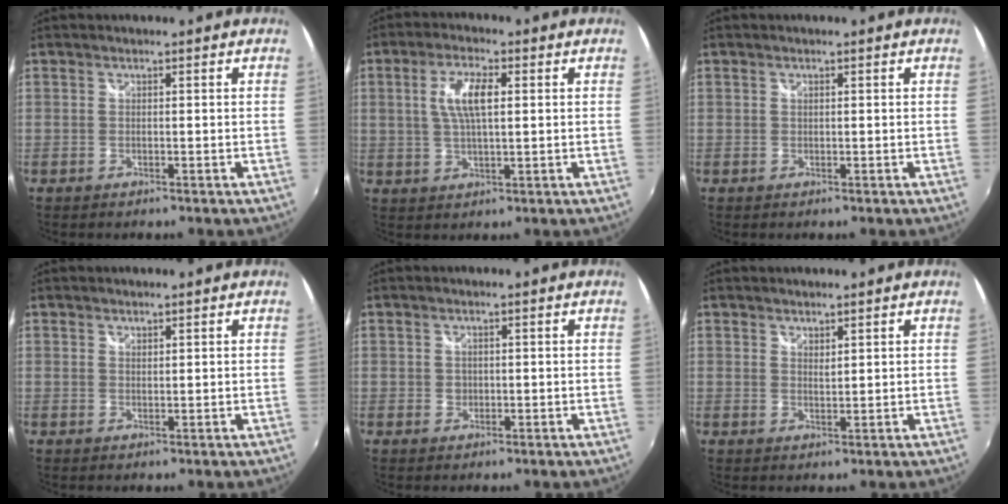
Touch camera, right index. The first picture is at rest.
{"total": 6.9, "force": [1.4, 2.3, 6.3], "torque": [-0.123, 0.006, 0.029]}
{"total": 0.0}
{"total": 0.8, "force": [0.7, 0.3, 0.1], "torque": [-0.001, 0.001, 0.013]}
{"total": 1.3, "force": [-0.1, 1.2, 0.2], "torque": [-0.001, 0.000, -0.001]}
{"total": 2.3, "force": [2.0, 0.8, 0.9], "torque": [-0.012, 0.000, 0.035]}